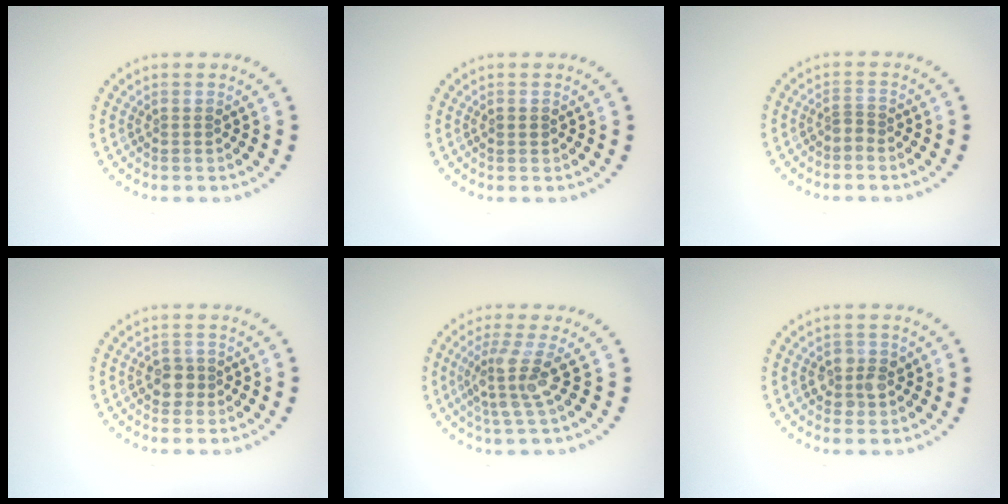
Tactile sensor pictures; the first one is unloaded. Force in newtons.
{"total": 0.8, "press": 0.8, "slide": 0.1}
{"total": 0.8, "press": 0.5, "slide": 0.7}
{"total": 1.8, "press": 1.6, "slide": 0.7}
{"total": 3.5, "press": 2.5, "slide": 2.5}
{"total": 2.2, "press": 2.1, "slide": 0.6}